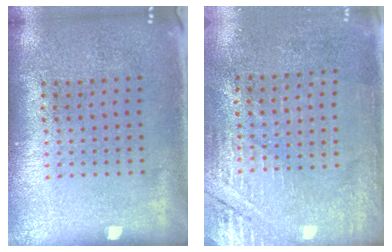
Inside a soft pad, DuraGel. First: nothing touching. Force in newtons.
{"total": 2.8, "press": 2.6, "slide": 1.0}